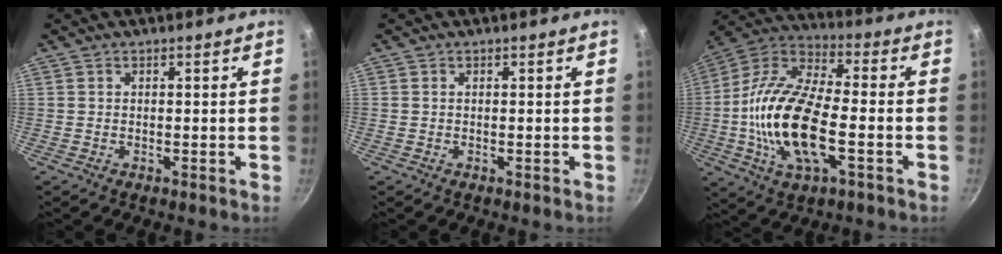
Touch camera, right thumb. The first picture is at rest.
{"total": 0.0}
{"total": 20.2, "force": [-3.7, 8.8, 17.8], "torque": [-0.343, 0.028, -0.088]}